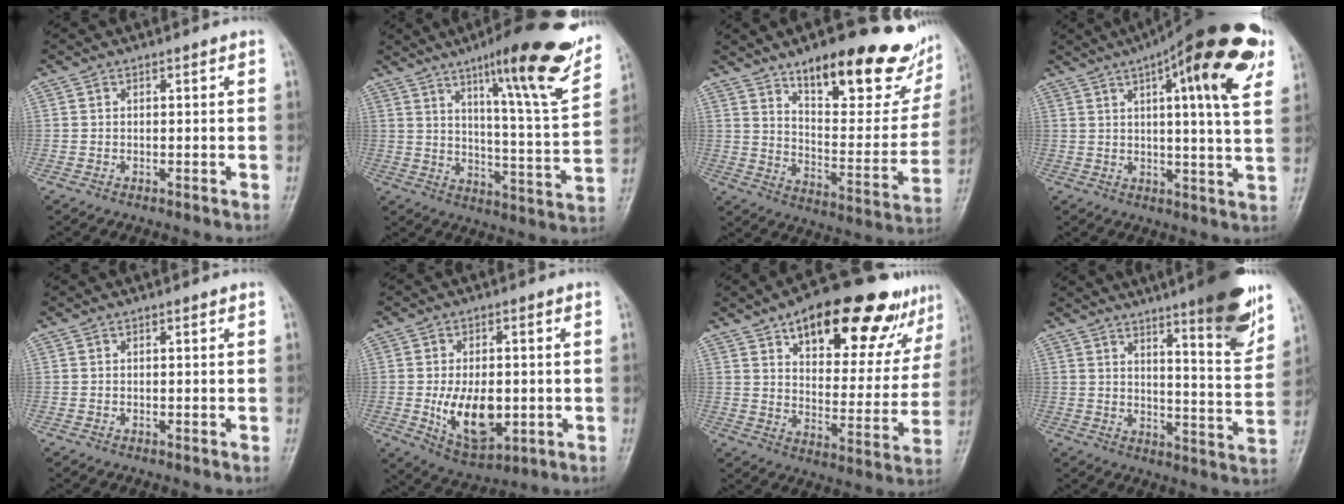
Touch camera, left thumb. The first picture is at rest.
{"total": 21.1, "force": [13.1, 3.1, 16.2], "torque": [-0.197, -0.061, 0.194]}
{"total": 27.0, "force": [16.5, 9.4, 19.2], "torque": [-0.219, -0.066, 0.243]}
{"total": 21.8, "force": [10.0, 5.0, 18.7], "torque": [-0.248, -0.010, 0.135]}
{"total": 0.0}
{"total": 11.9, "force": [-2.1, 6.7, 9.6], "torque": [-0.145, -0.005, -0.023]}
{"total": 24.9, "force": [15.2, 10.7, 16.6], "torque": [-0.181, -0.032, 0.223]}
{"total": 15.7, "force": [9.9, 2.5, 11.9], "torque": [-0.139, -0.060, 0.144]}